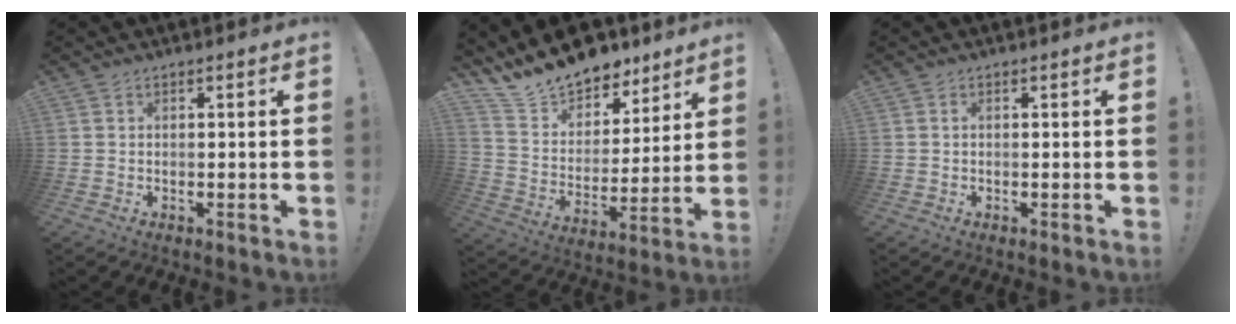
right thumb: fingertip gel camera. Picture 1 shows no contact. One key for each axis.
{"total": 15.8, "fx": 13.9, "fy": 6.6, "fz": 3.5, "tx": -0.072, "ty": -0.110, "tz": 0.252}
{"total": 0.0}